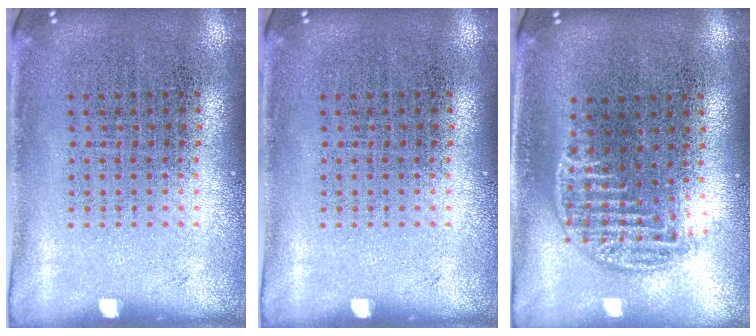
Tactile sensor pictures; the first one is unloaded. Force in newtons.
{"total": 0.0}
{"total": 1.1, "press": 1.0, "slide": 0.5}